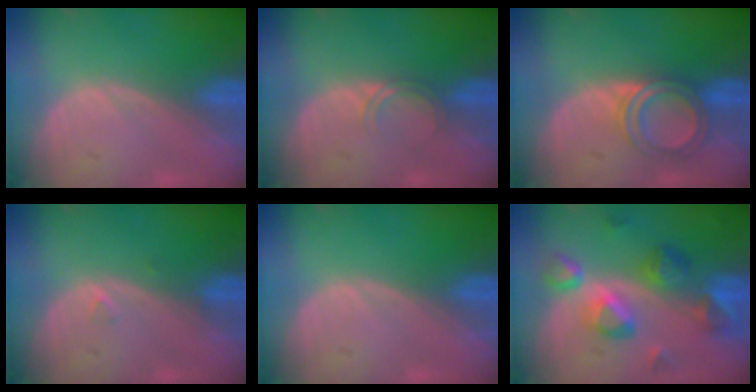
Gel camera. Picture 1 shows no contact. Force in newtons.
{"total": 1.7, "press": 1.7, "slide": 0.3}
{"total": 4.9, "press": 4.6, "slide": 1.4}
{"total": 0.7, "press": 0.7, "slide": 0.2}
{"total": 0.0}
{"total": 9.4, "press": 8.1, "slide": 4.7}